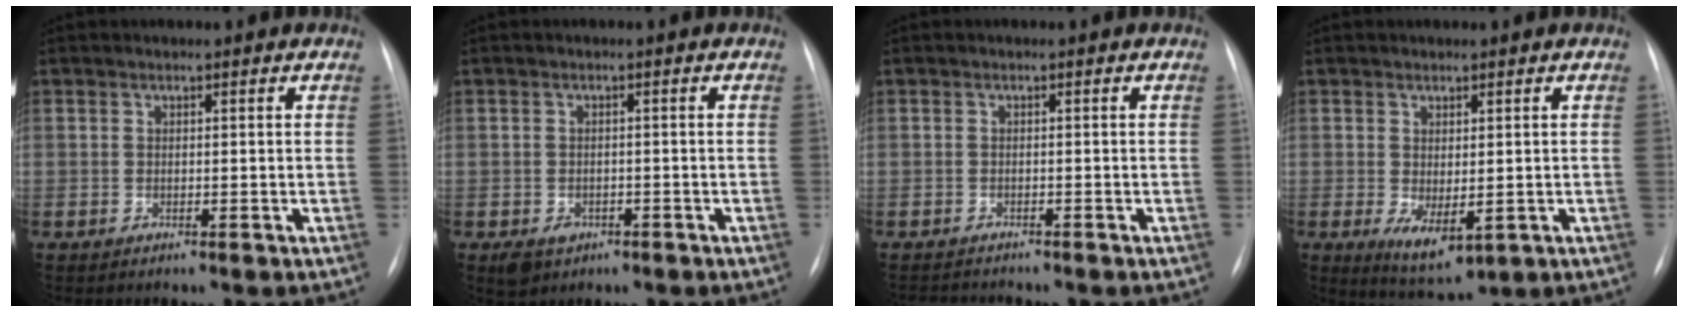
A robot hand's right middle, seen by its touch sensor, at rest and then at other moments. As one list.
[{"total": 3.2, "force": [-1.6, 2.4, 1.3], "torque": [-0.020, 0.000, -0.016]}, {"total": 2.4, "force": [-2.4, 0.0, 0.1], "torque": [-0.001, -0.012, -0.037]}, {"total": 5.6, "force": [-1.2, 2.5, 4.9], "torque": [-0.074, -0.019, 0.001]}]